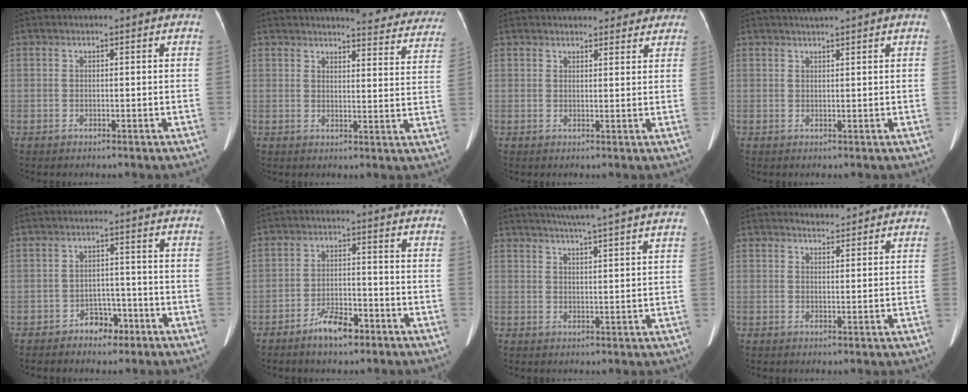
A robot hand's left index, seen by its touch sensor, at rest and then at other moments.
{"total": 20.1, "force": [19.1, 3.1, 5.3], "torque": [-0.036, -0.076, 0.193]}
{"total": 10.7, "force": [9.6, 3.3, 3.3], "torque": [-0.018, 0.017, 0.102]}
{"total": 2.3, "force": [1.9, -0.7, 1.0], "torque": [-0.010, 0.013, 0.038]}
{"total": 4.0, "force": [-2.8, 2.4, 1.5], "torque": [-0.022, 0.010, -0.041]}
{"total": 5.7, "force": [-4.1, 1.9, 3.4], "torque": [-0.068, 0.000, -0.070]}
{"total": 15.8, "force": [13.7, -0.9, 7.8], "torque": [-0.127, 0.007, 0.172]}
{"total": 3.6, "force": [3.5, 0.7, 0.3], "torque": [-0.009, 0.011, 0.040]}